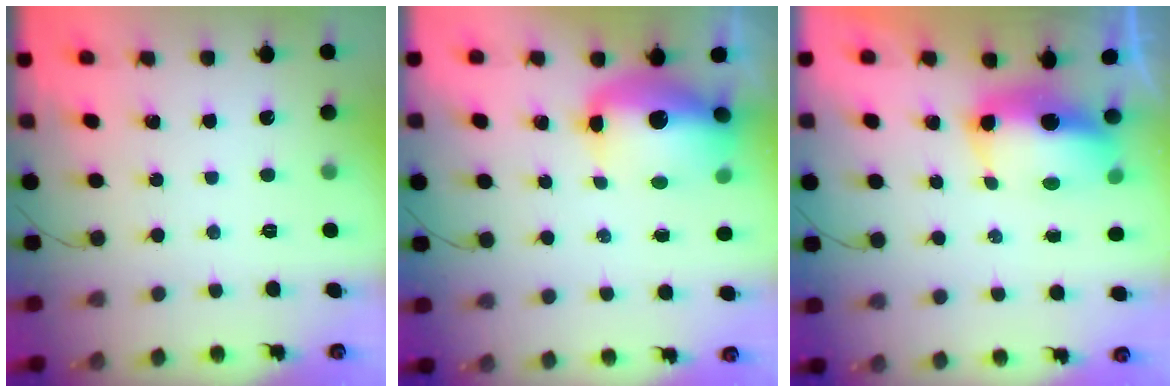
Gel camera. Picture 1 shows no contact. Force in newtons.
{"total": 13.0, "press": 12.7, "slide": 2.9}
{"total": 8.8, "press": 8.7, "slide": 1.6}